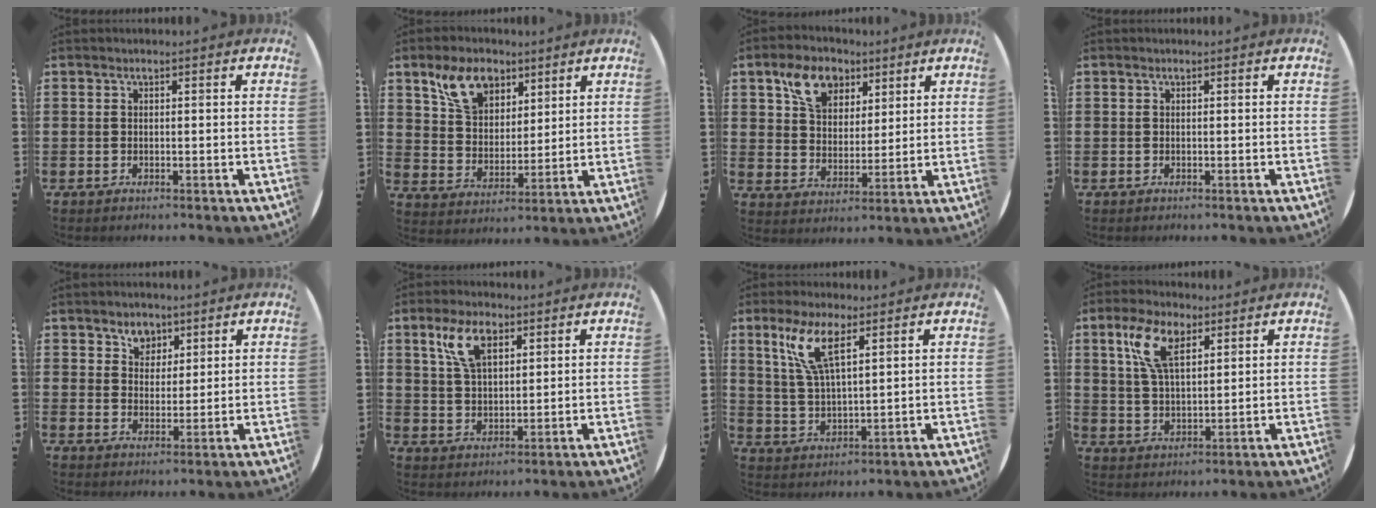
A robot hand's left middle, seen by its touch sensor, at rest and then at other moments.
{"total": 8.0, "force": [5.5, 4.6, 3.5], "torque": [-0.081, 0.001, 0.104]}
{"total": 7.6, "force": [4.8, 4.8, 3.5], "torque": [-0.072, 0.008, 0.089]}
{"total": 0.0}
{"total": 3.6, "force": [2.6, 2.4, 0.3], "torque": [-0.008, 0.004, 0.047]}
{"total": 6.7, "force": [3.7, 3.3, 4.5], "torque": [-0.092, 0.008, 0.064]}
{"total": 7.2, "force": [4.3, 1.8, 5.4], "torque": [-0.120, 0.004, 0.075]}
{"total": 7.9, "force": [4.6, 3.4, 5.4], "torque": [-0.121, 0.011, 0.082]}